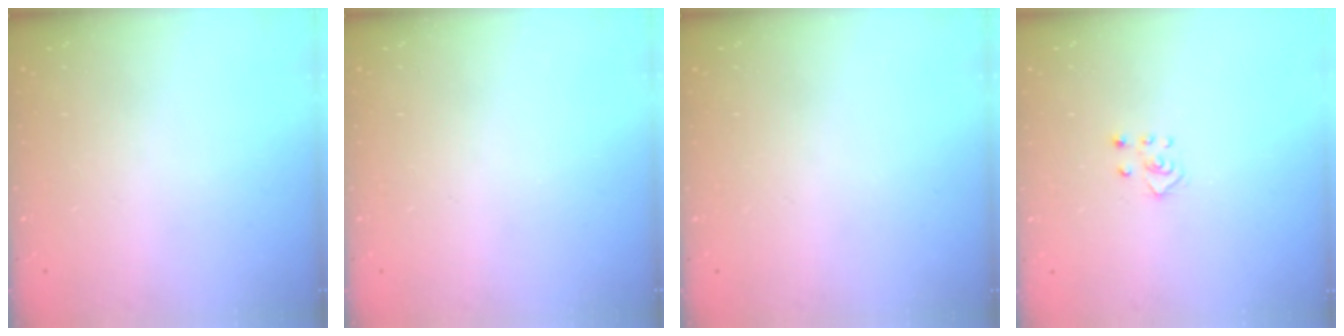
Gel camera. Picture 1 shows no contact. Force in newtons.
{"total": 0.0}
{"total": 0.0}
{"total": 3.0, "press": 3.0, "slide": 0.3}